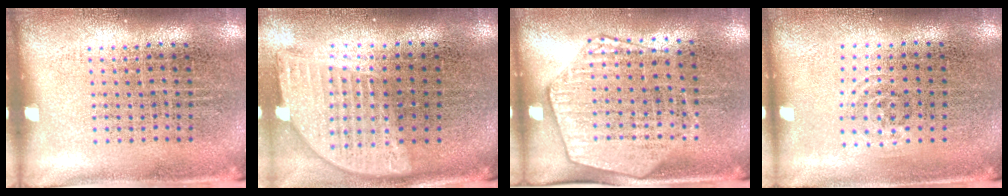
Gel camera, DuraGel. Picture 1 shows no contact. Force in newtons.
{"total": 2.0, "press": 1.6, "slide": 1.2}
{"total": 2.0, "press": 1.8, "slide": 0.9}
{"total": 0.8, "press": 0.5, "slide": 0.6}